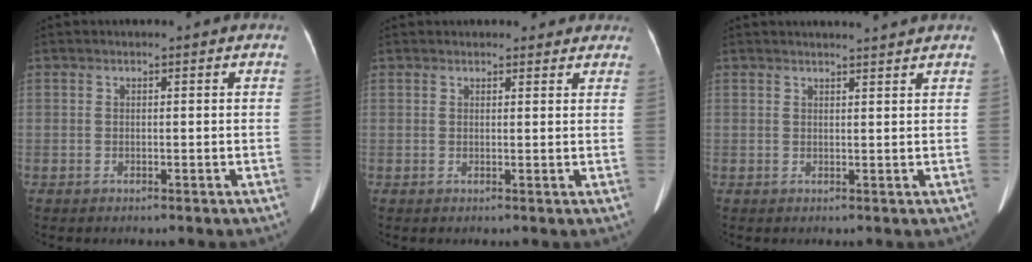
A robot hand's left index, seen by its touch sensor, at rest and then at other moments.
{"total": 3.4, "force": [3.0, 1.5, 0.4], "torque": [0.010, 0.006, 0.025]}
{"total": 4.3, "force": [4.1, -0.3, 1.3], "torque": [-0.018, 0.010, 0.046]}